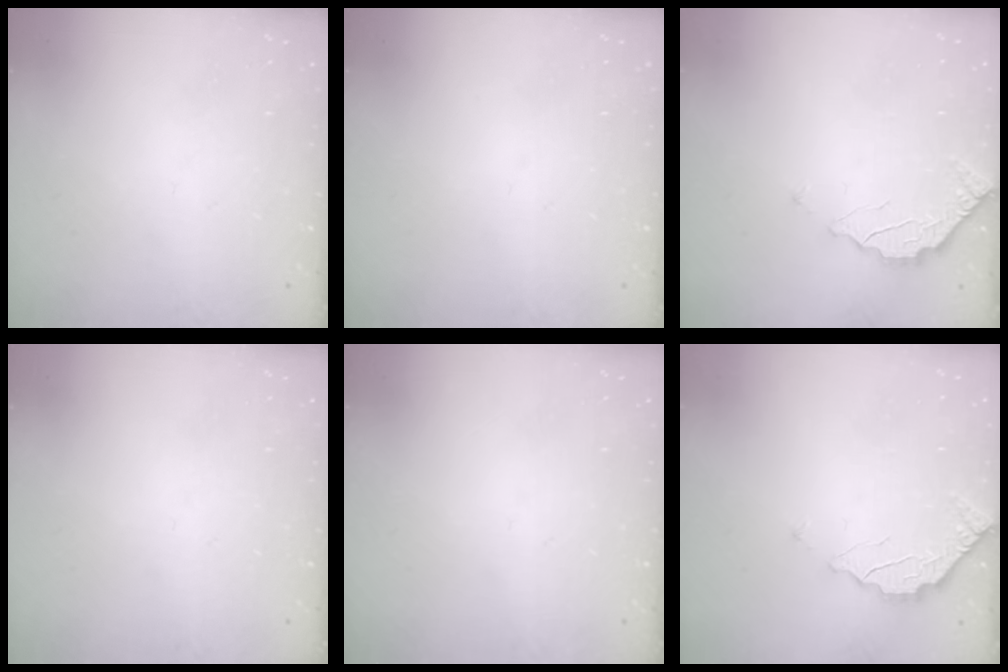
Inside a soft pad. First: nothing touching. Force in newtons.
{"total": 0.0}
{"total": 2.4, "press": 2.4, "slide": 0.2}
{"total": 0.0}
{"total": 0.0}
{"total": 2.4, "press": 2.4, "slide": 0.2}